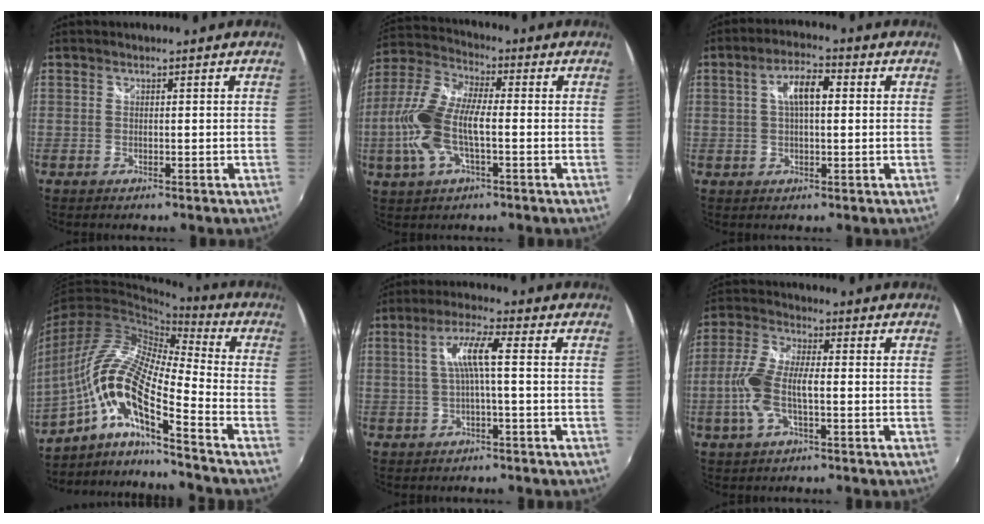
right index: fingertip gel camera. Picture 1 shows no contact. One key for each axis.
{"total": 13.6, "fx": -2.2, "fy": 5.4, "fz": 12.2, "tx": -0.268, "ty": 0.009, "tz": -0.047}
{"total": 6.2, "fx": 1.2, "fy": 2.5, "fz": 5.6, "tx": -0.101, "ty": 0.016, "tz": 0.020}
{"total": 17.4, "fx": -7.5, "fy": 2.7, "fz": 15.5, "tx": -0.267, "ty": -0.019, "tz": -0.166}
{"total": 6.0, "fx": -0.1, "fy": 0.3, "fz": 6.0, "tx": -0.119, "ty": 0.009, "tz": 0.003}
{"total": 9.6, "fx": -1.7, "fy": 3.4, "fz": 8.8, "tx": -0.194, "ty": 0.008, "tz": -0.035}